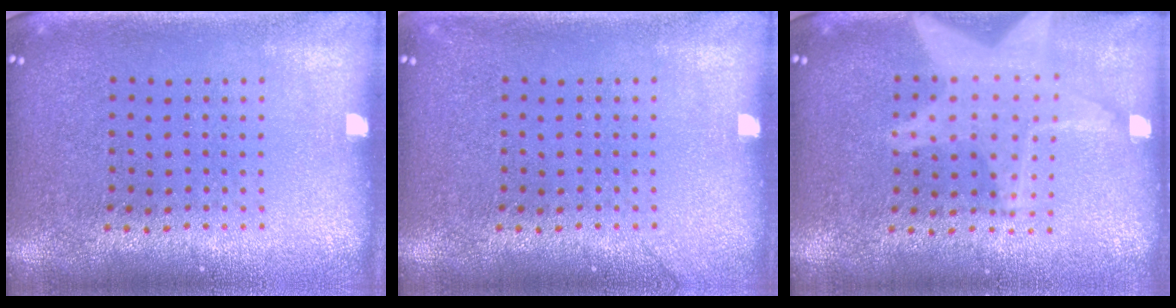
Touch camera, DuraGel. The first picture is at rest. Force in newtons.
{"total": 0.7, "press": 0.7, "slide": 0.1}
{"total": 2.9, "press": 2.9, "slide": 0.2}